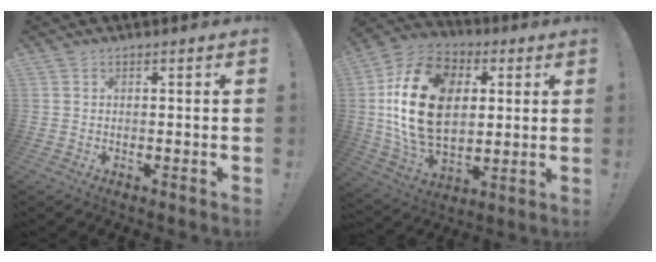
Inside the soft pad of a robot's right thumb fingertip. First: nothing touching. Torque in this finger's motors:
{"motor_torque": [1.84, 3.17, 2.08, -0.07, 0.75]}